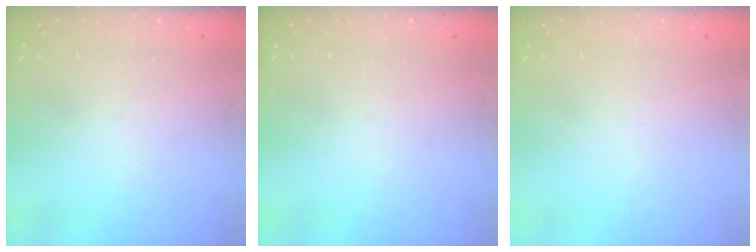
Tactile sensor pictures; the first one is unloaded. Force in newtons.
{"total": 0.0}
{"total": 1.5, "press": 1.5, "slide": 0.1}